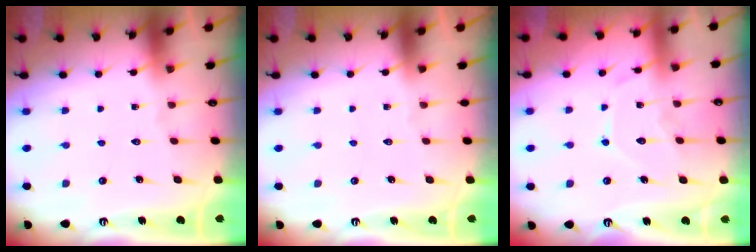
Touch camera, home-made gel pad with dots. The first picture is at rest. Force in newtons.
{"total": 0.0}
{"total": 10.1, "press": 10.0, "slide": 0.9}